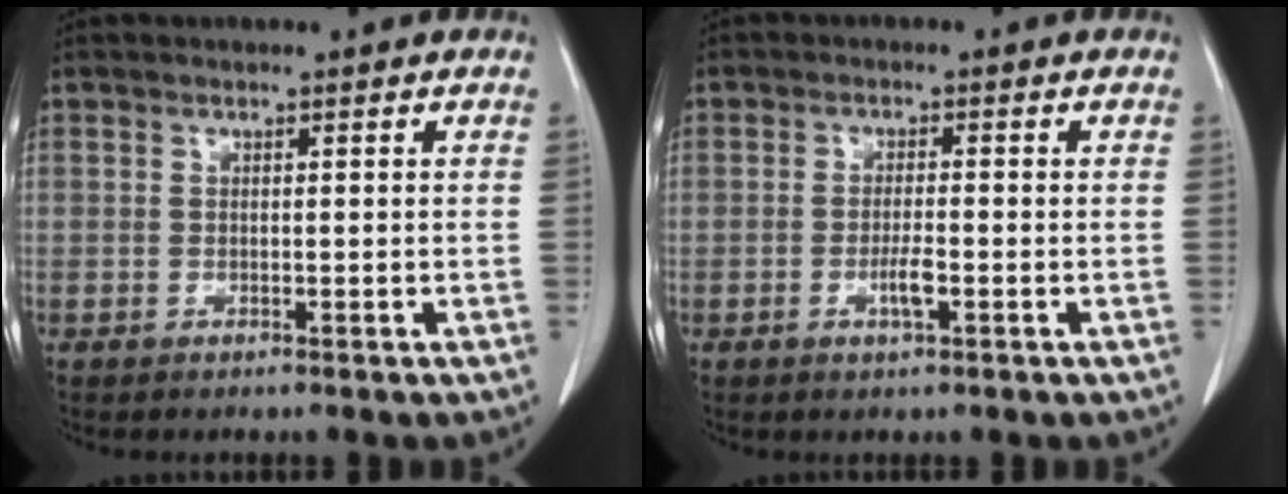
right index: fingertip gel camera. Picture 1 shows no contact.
{"total": 2.8, "force": [-1.0, 0.5, 2.5], "torque": [-0.050, -0.001, -0.016]}